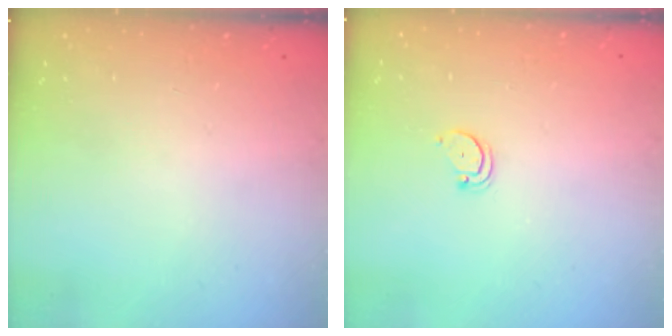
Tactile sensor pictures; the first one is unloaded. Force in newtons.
{"total": 2.7, "press": 2.7, "slide": 0.2}